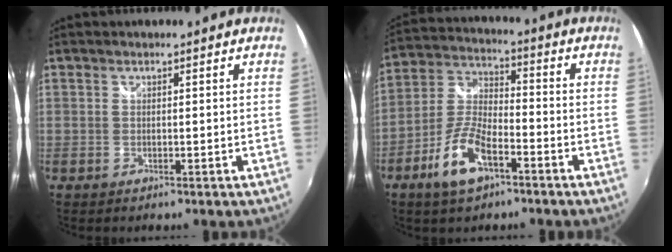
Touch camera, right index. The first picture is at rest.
{"total": 11.0, "force": [-6.0, 4.5, 8.1], "torque": [-0.175, 0.007, -0.113]}